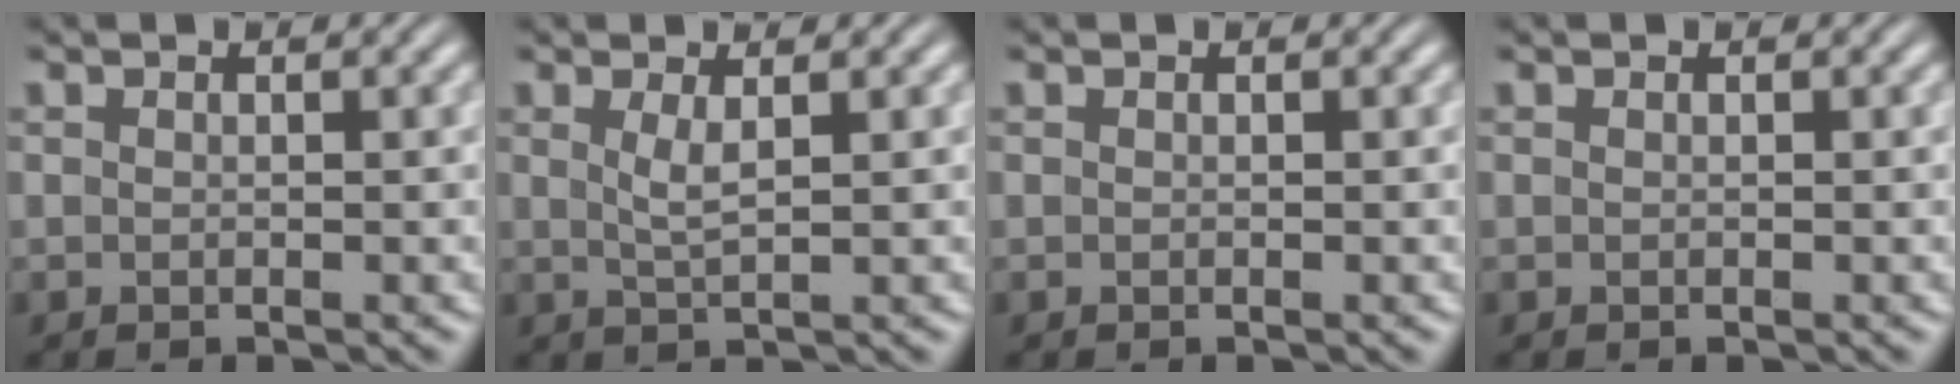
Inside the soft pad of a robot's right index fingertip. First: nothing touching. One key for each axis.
{"total": 1.7, "fx": 0.5, "fy": 0.0, "fz": 1.6, "tx": -0.036, "ty": -0.011, "tz": 0.019}
{"total": 0.0}
{"total": 0.0}